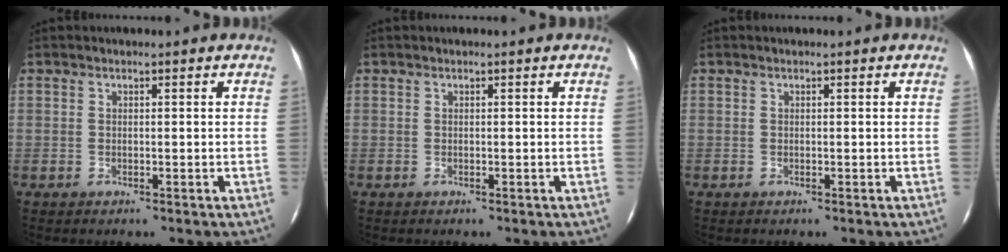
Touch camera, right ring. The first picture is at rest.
{"total": 0.0}
{"total": 0.0}